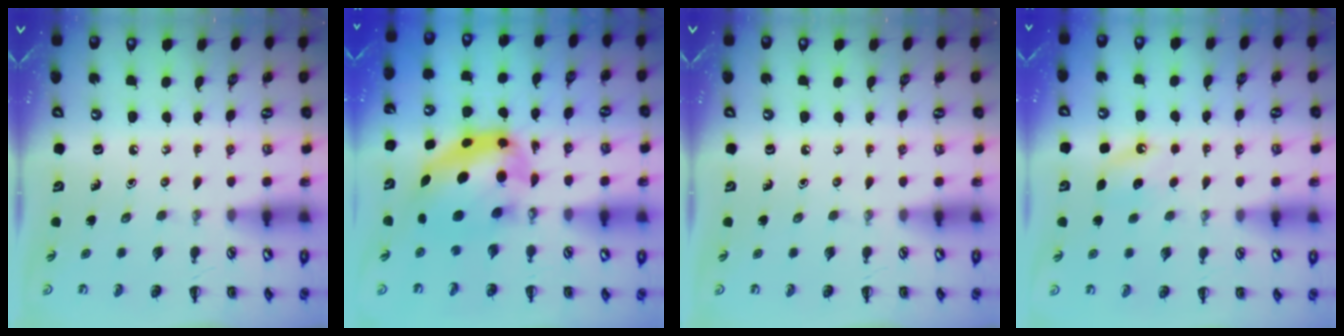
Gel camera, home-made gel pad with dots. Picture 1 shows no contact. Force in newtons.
{"total": 8.3, "press": 8.1, "slide": 1.9}
{"total": 0.0}
{"total": 4.8, "press": 4.7, "slide": 1.2}